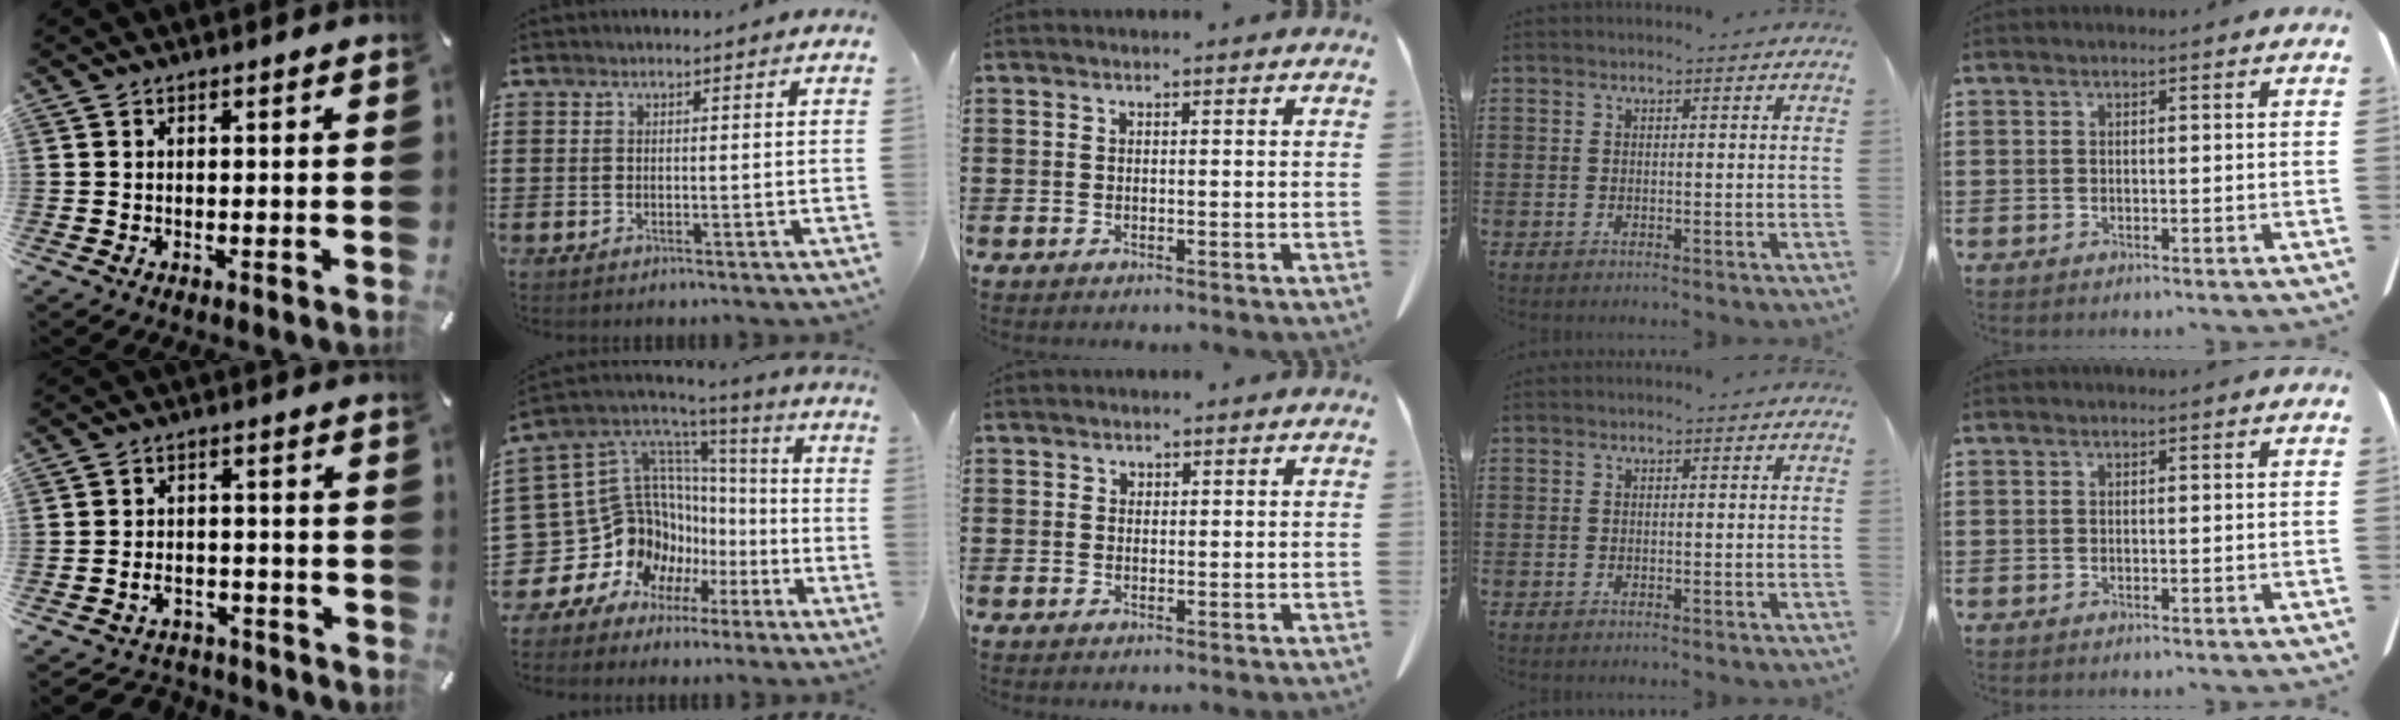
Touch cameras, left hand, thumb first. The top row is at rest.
{"thumb": {"total": 4.0, "force": [-2.3, 3.0, 1.4], "torque": [-0.029, 0.009, -0.045]}, "index": {"total": 15.9, "force": [-3.7, 14.2, 6.1], "torque": [-0.170, -0.047, -0.014]}, "middle": {"total": 0.7, "force": [0.7, 0.3, 0.1], "torque": [-0.005, -0.002, 0.015]}}